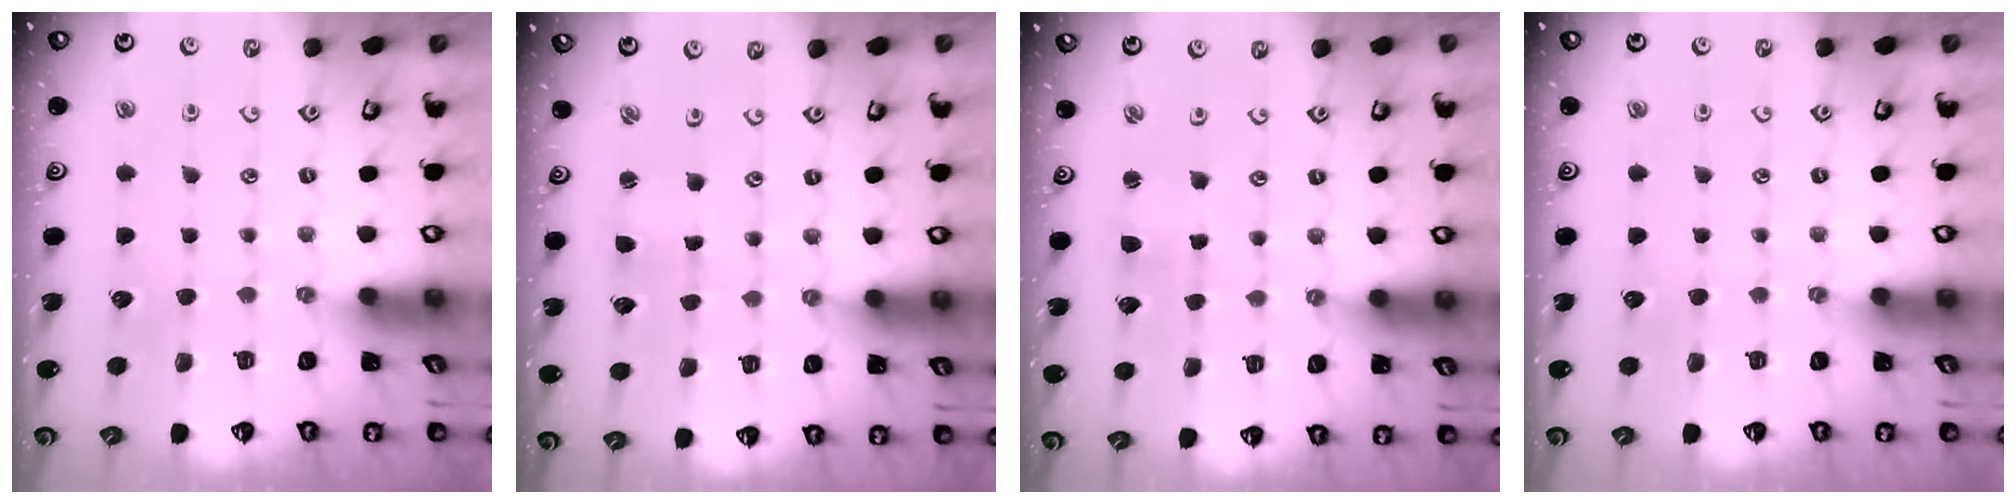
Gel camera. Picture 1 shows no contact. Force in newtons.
{"total": 1.0, "press": 1.0, "slide": 0.0}
{"total": 2.5, "press": 2.5, "slide": 0.2}
{"total": 0.0}